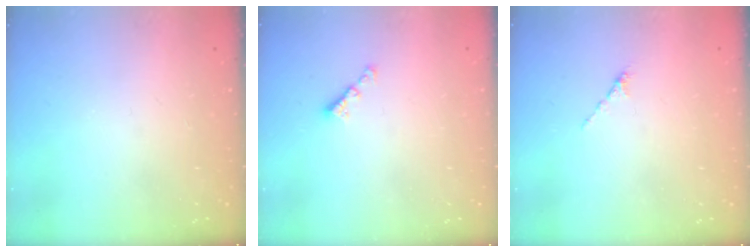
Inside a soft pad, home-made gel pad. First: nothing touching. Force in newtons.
{"total": 2.3, "press": 2.3, "slide": 0.4}
{"total": 0.0}